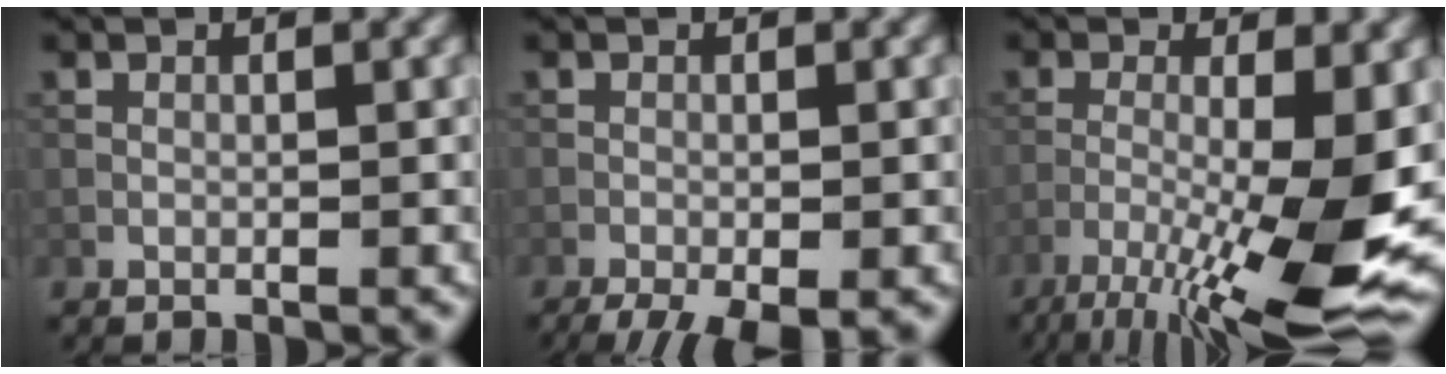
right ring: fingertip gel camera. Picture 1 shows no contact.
{"total": 4.8, "force": [-3.4, 1.2, 3.2], "torque": [-0.063, -0.026, -0.045]}
{"total": 11.4, "force": [-4.8, 1.9, 10.2], "torque": [-0.191, -0.017, -0.074]}